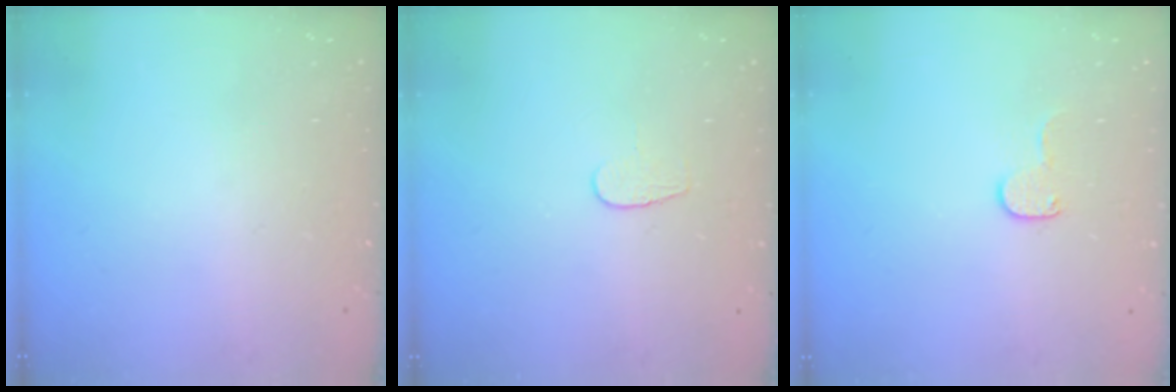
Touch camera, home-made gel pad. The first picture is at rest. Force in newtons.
{"total": 3.7, "press": 3.7, "slide": 0.3}
{"total": 5.6, "press": 5.5, "slide": 0.5}